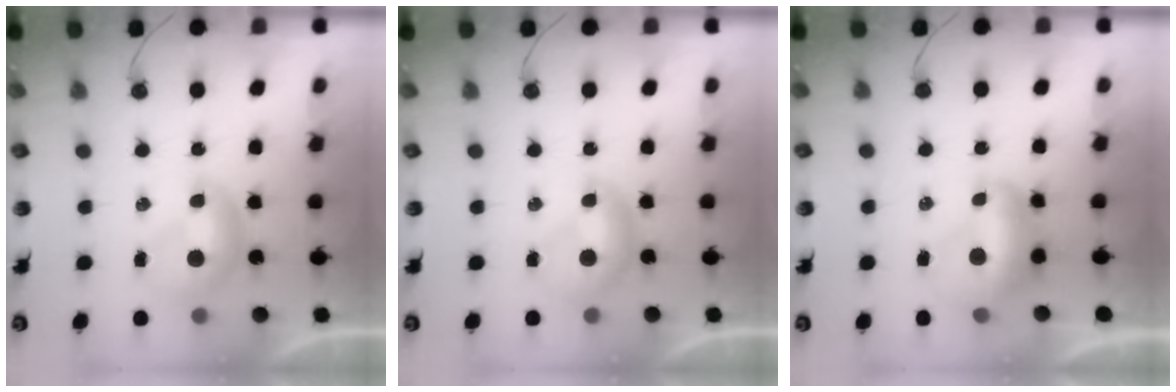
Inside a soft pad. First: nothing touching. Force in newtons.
{"total": 0.0}
{"total": 2.4, "press": 2.2, "slide": 0.8}